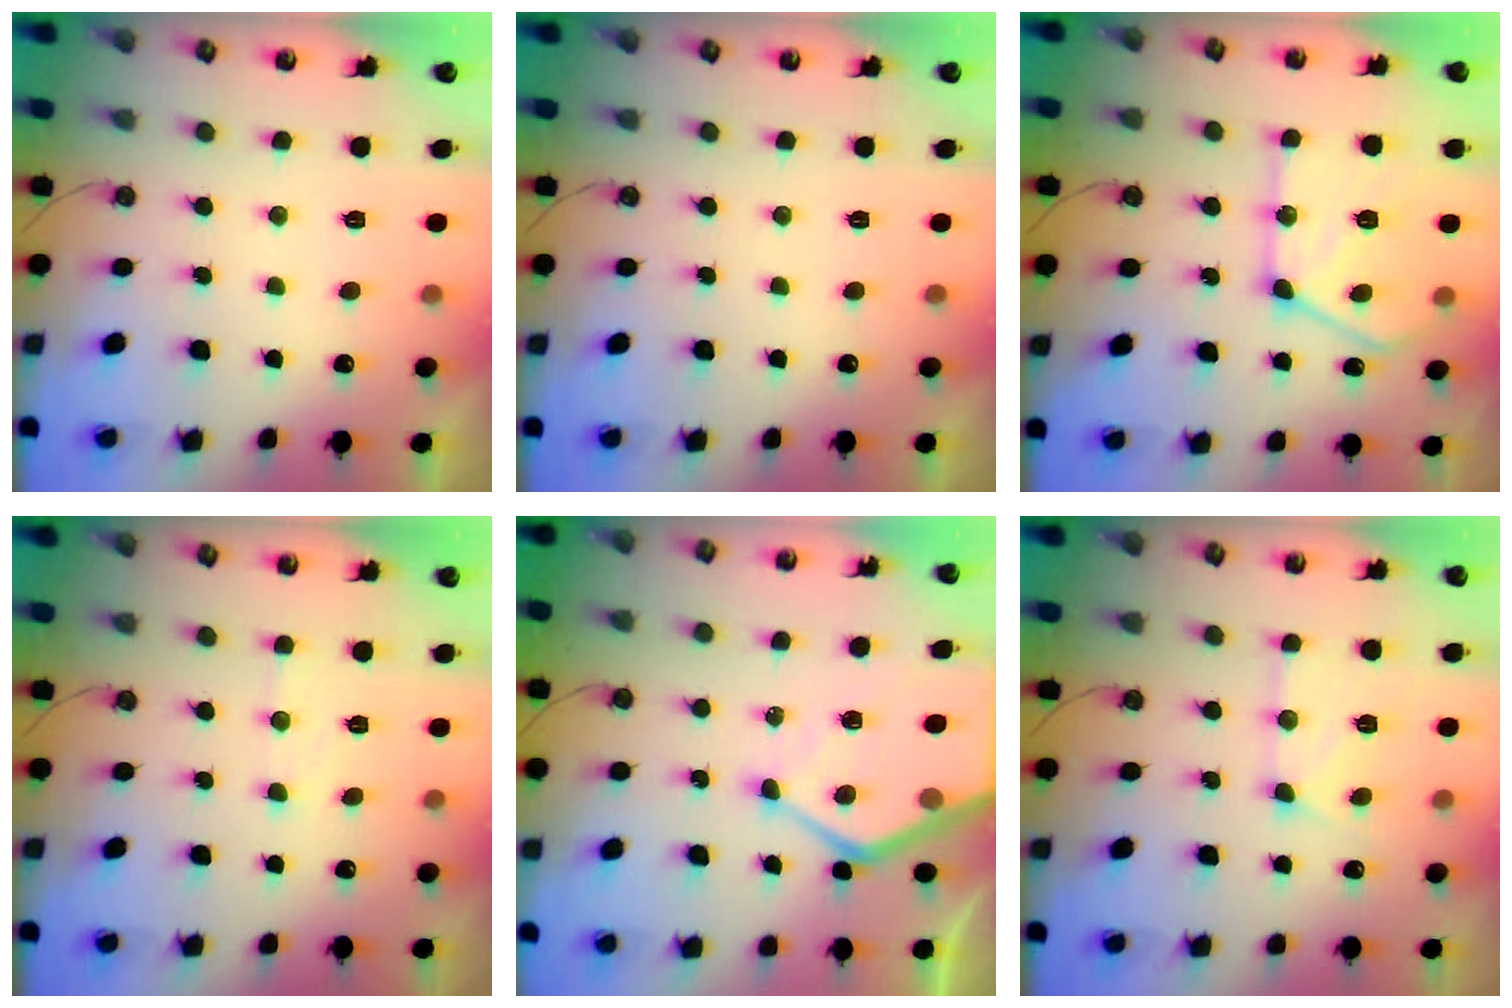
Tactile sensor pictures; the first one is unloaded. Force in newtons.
{"total": 0.0}
{"total": 17.5, "press": 17.5, "slide": 1.4}
{"total": 5.5, "press": 5.5, "slide": 0.2}
{"total": 12.0, "press": 11.9, "slide": 1.3}
{"total": 12.4, "press": 12.4, "slide": 1.1}